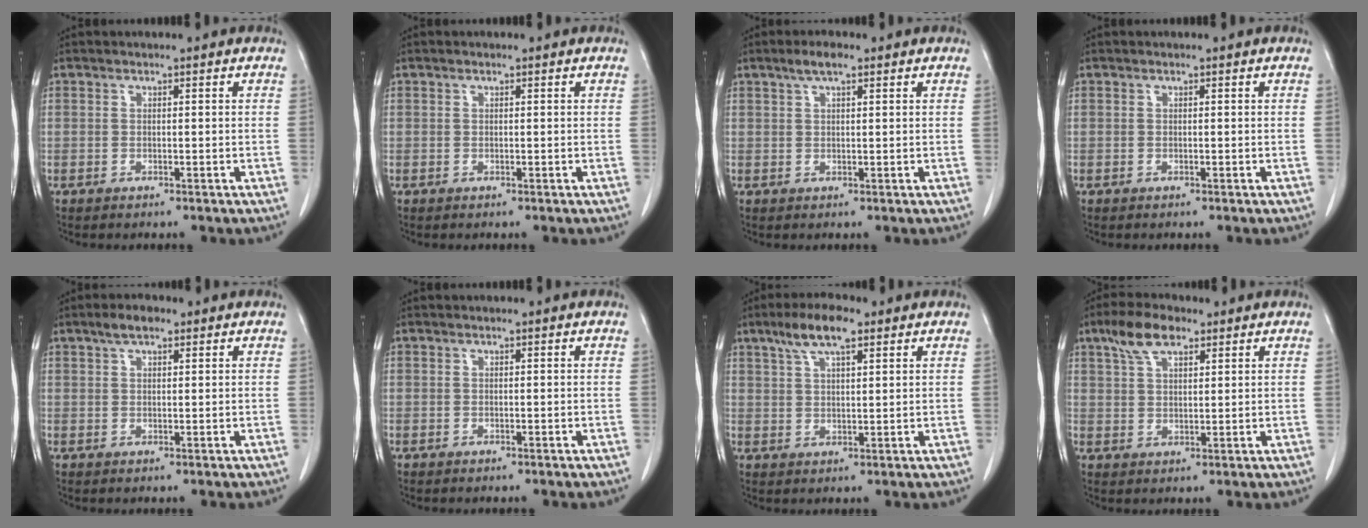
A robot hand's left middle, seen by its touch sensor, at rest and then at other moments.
{"total": 0.0}
{"total": 2.9, "force": [1.9, 0.7, 2.1], "torque": [-0.043, 0.009, 0.035]}
{"total": 0.0}
{"total": 3.2, "force": [2.1, 1.3, 2.0], "torque": [-0.040, 0.009, 0.037]}
{"total": 0.0}
{"total": 7.0, "force": [4.4, 1.7, 5.1], "torque": [-0.104, 0.014, 0.082]}
{"total": 6.5, "force": [4.1, 2.7, 4.3], "torque": [-0.087, 0.017, 0.078]}